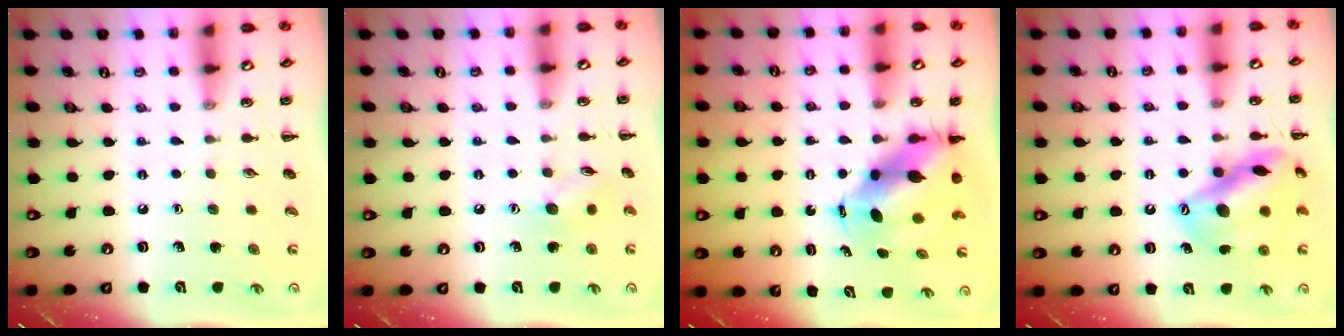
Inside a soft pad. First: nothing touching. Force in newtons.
{"total": 6.7, "press": 6.6, "slide": 1.2}
{"total": 7.8, "press": 7.4, "slide": 2.2}
{"total": 17.2, "press": 17.2, "slide": 1.4}